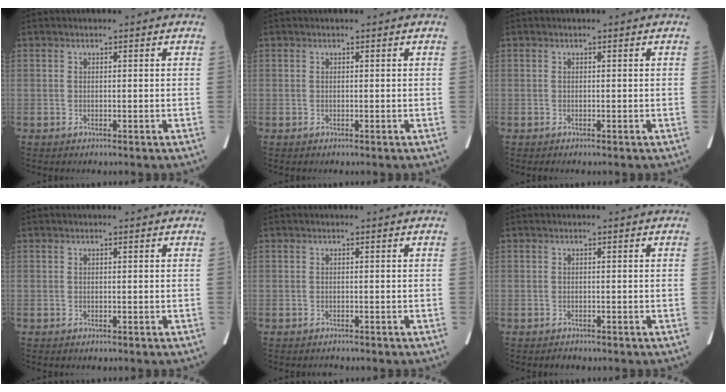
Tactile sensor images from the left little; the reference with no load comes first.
{"total": 0.0}
{"total": 0.0}
{"total": 0.0}
{"total": 0.7, "force": [-0.7, 0.2, 0.0], "torque": [-0.005, -0.002, -0.008]}
{"total": 0.6, "force": [-0.6, 0.2, 0.0], "torque": [-0.003, -0.001, -0.008]}